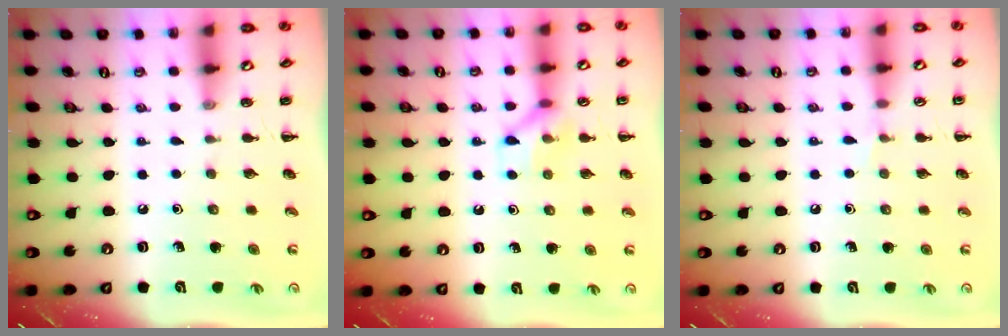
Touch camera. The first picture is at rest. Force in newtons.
{"total": 8.7, "press": 8.7, "slide": 0.6}
{"total": 3.0, "press": 2.8, "slide": 0.9}